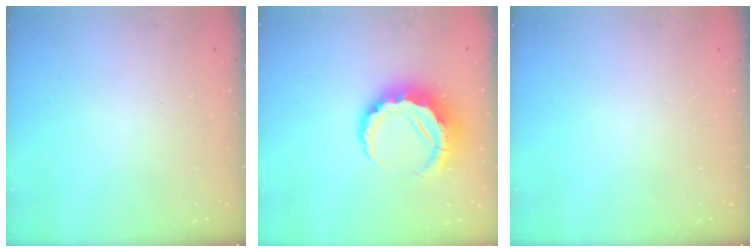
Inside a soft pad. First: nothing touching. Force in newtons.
{"total": 9.5, "press": 9.4, "slide": 1.8}
{"total": 0.0}